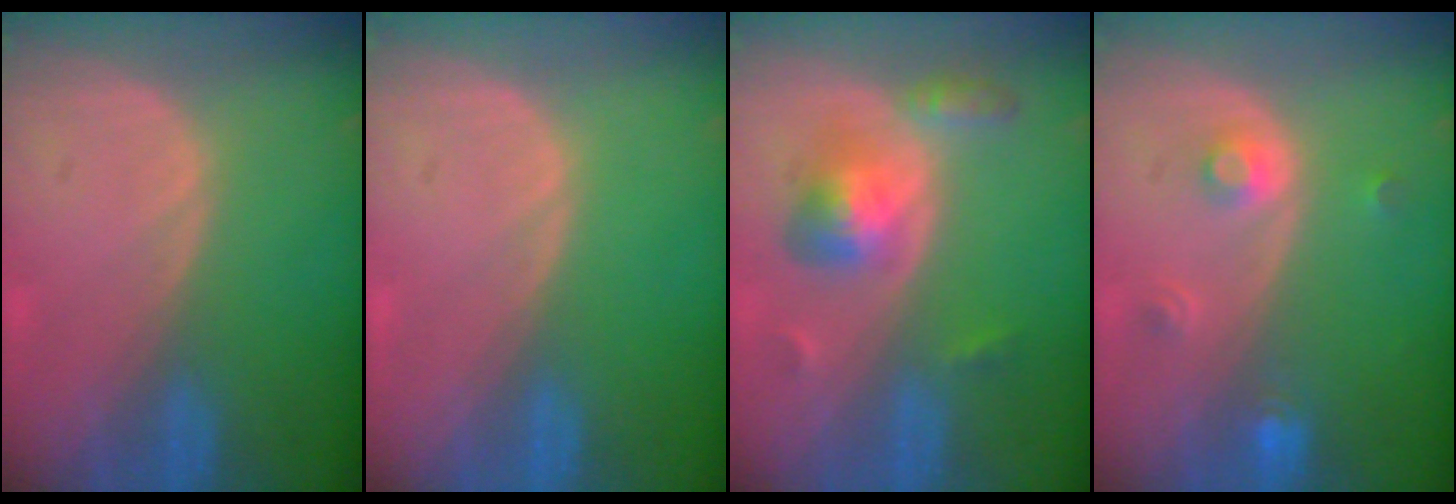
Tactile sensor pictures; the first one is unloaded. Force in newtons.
{"total": 0.0}
{"total": 5.5, "press": 5.5, "slide": 0.2}
{"total": 3.0, "press": 2.8, "slide": 1.2}